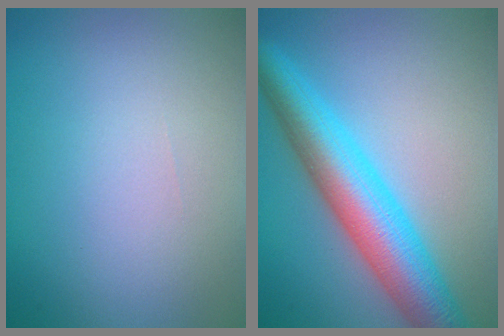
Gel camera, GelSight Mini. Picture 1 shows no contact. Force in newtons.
{"total": 7.7, "press": 7.7, "slide": 0.2}